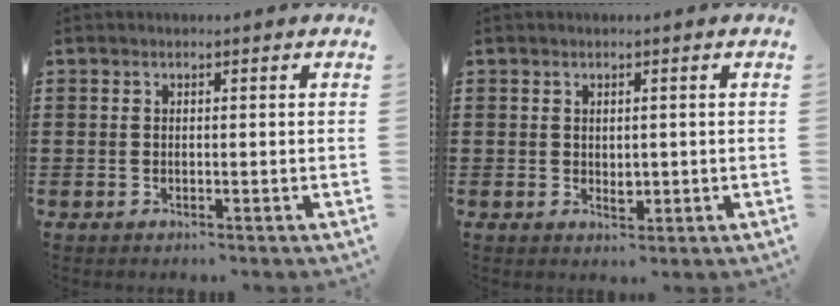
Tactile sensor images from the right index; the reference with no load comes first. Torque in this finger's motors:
{"motor_torque": [0.38, 0.38, 0.00, 0.00]}